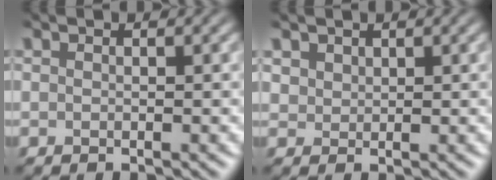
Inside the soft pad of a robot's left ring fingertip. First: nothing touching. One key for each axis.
{"total": 1.3, "fx": 0.9, "fy": 0.9, "fz": 0.1, "tx": -0.006, "ty": -0.001, "tz": 0.020}